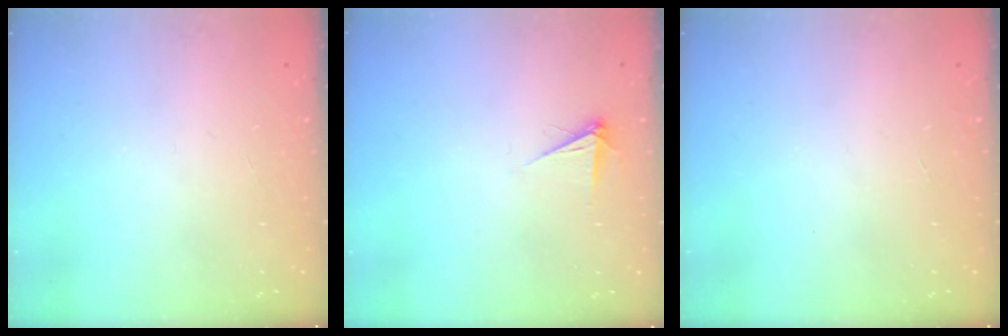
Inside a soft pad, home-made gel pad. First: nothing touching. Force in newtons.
{"total": 4.1, "press": 4.1, "slide": 0.5}
{"total": 0.0}